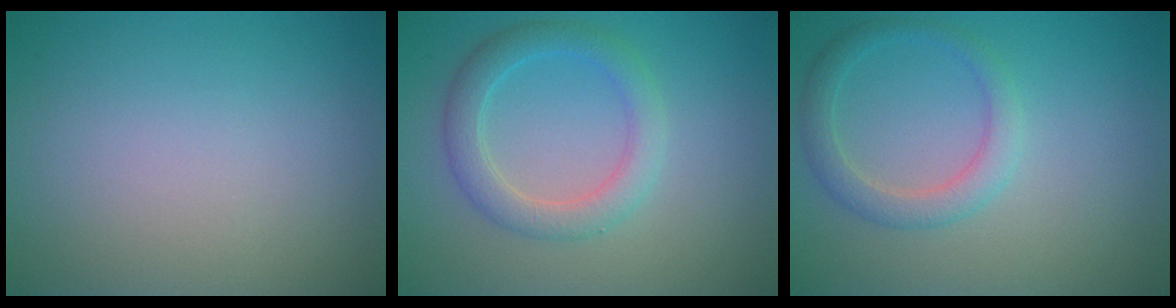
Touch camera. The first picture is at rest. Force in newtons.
{"total": 3.4, "press": 3.4, "slide": 0.2}
{"total": 2.6, "press": 2.6, "slide": 0.2}